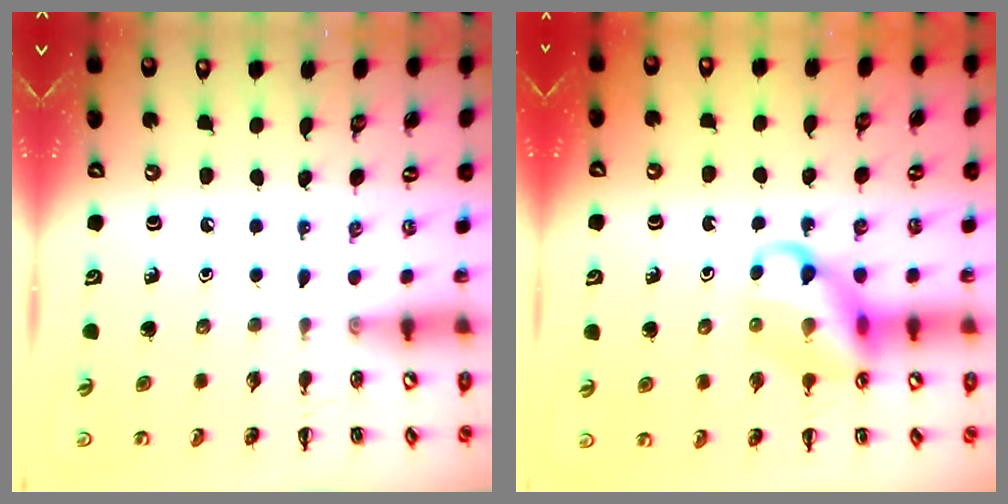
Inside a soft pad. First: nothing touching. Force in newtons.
{"total": 12.7, "press": 12.5, "slide": 1.8}